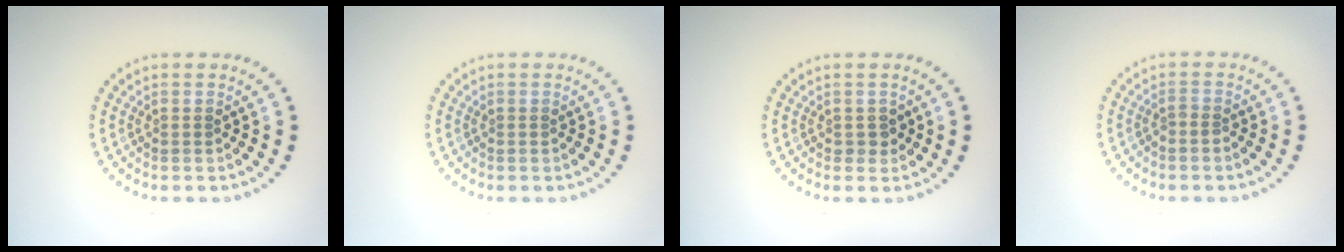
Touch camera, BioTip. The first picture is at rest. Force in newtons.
{"total": 0.0}
{"total": 1.1, "press": 1.0, "slide": 0.3}
{"total": 0.6, "press": 0.3, "slide": 0.6}